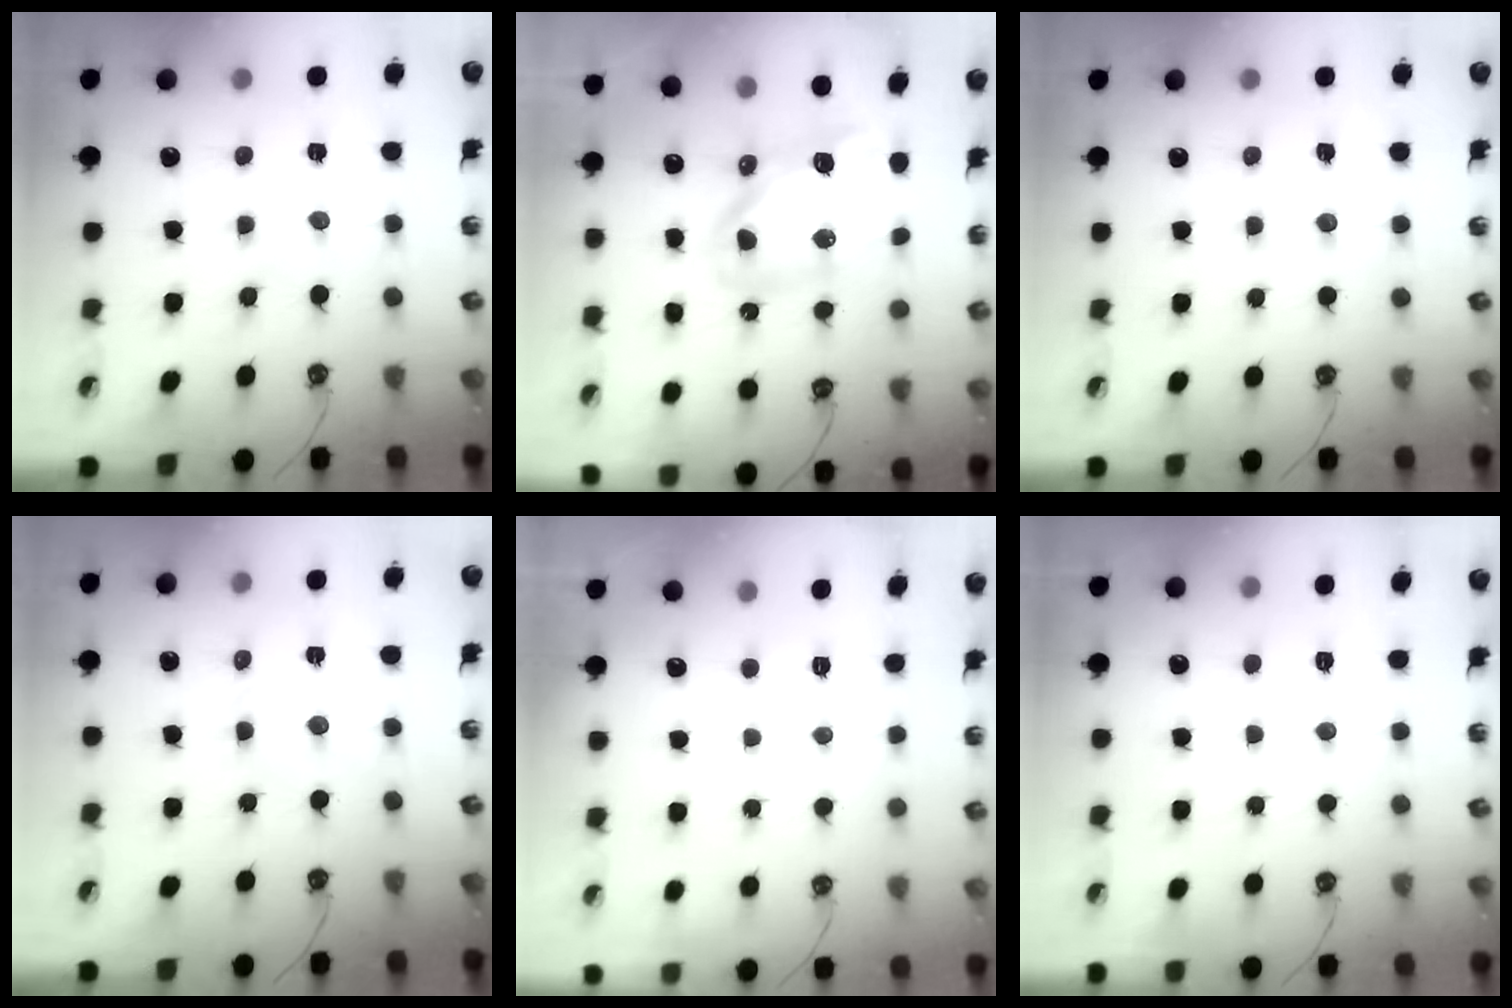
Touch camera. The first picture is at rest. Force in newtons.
{"total": 12.3, "press": 12.3, "slide": 0.8}
{"total": 2.3, "press": 2.3, "slide": 0.4}
{"total": 3.0, "press": 3.0, "slide": 0.3}
{"total": 0.0}
{"total": 3.1, "press": 3.1, "slide": 0.4}